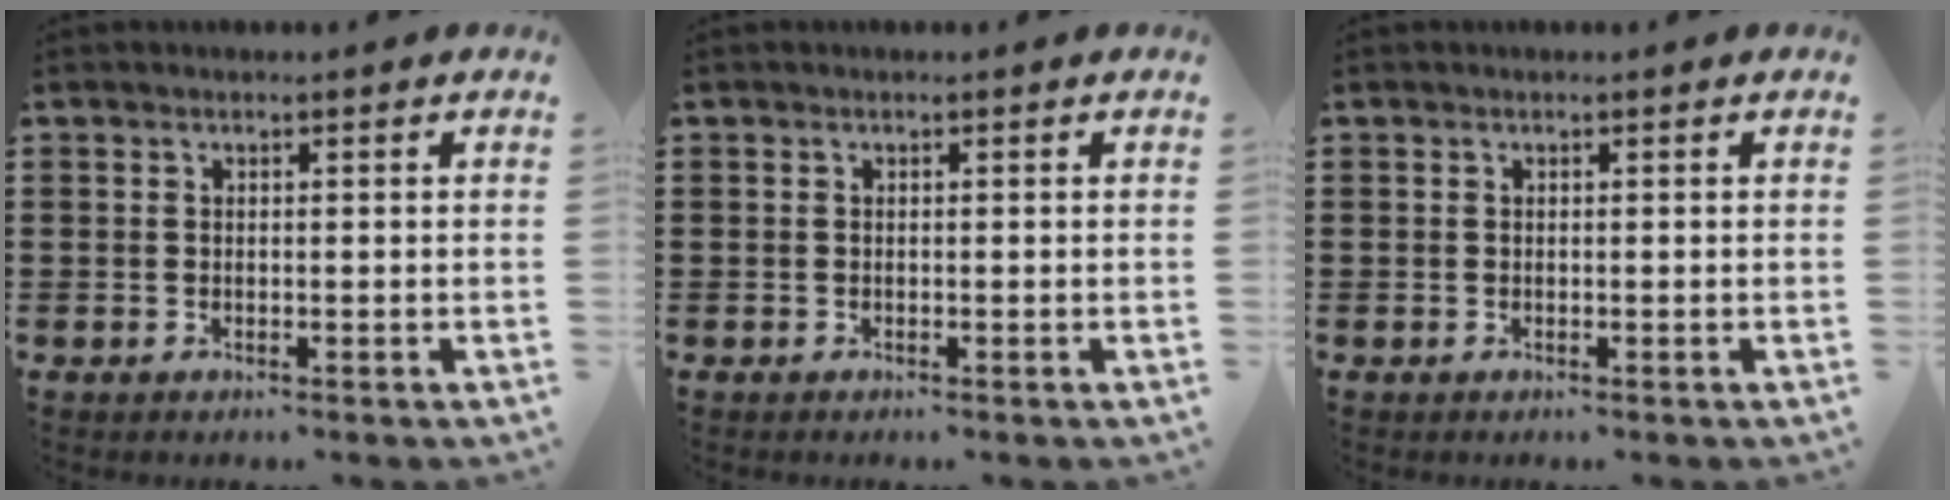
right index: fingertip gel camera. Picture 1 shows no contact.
{"total": 0.0}
{"total": 0.0}